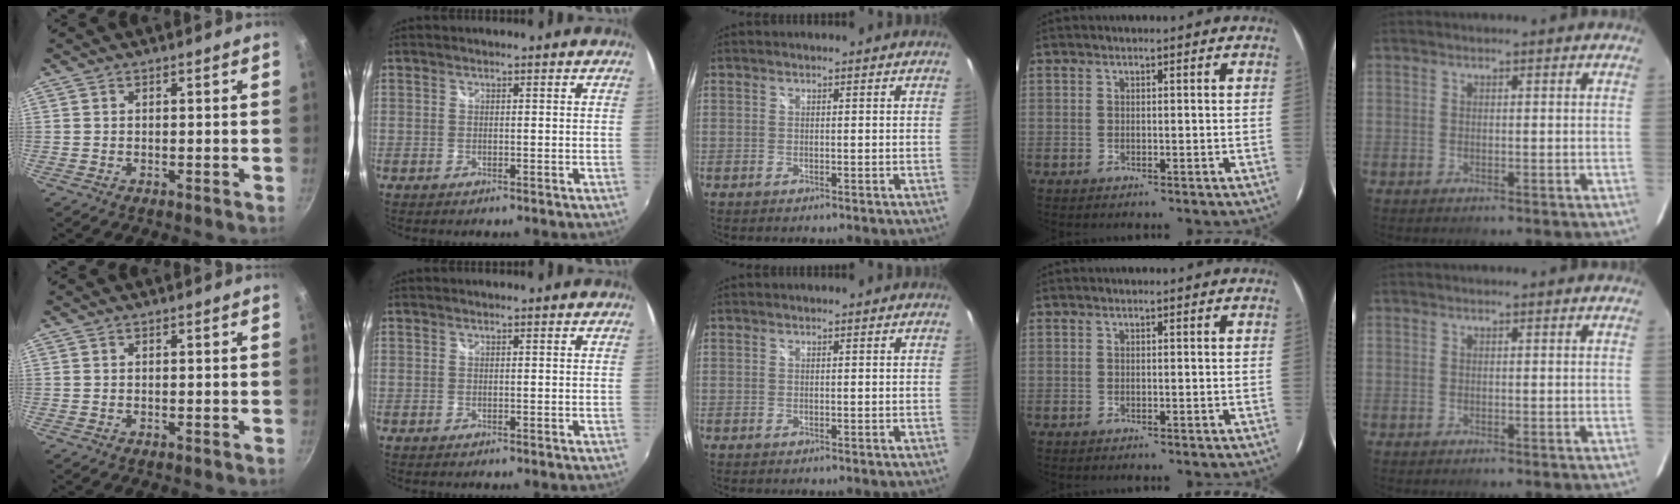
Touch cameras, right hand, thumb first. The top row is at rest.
{}